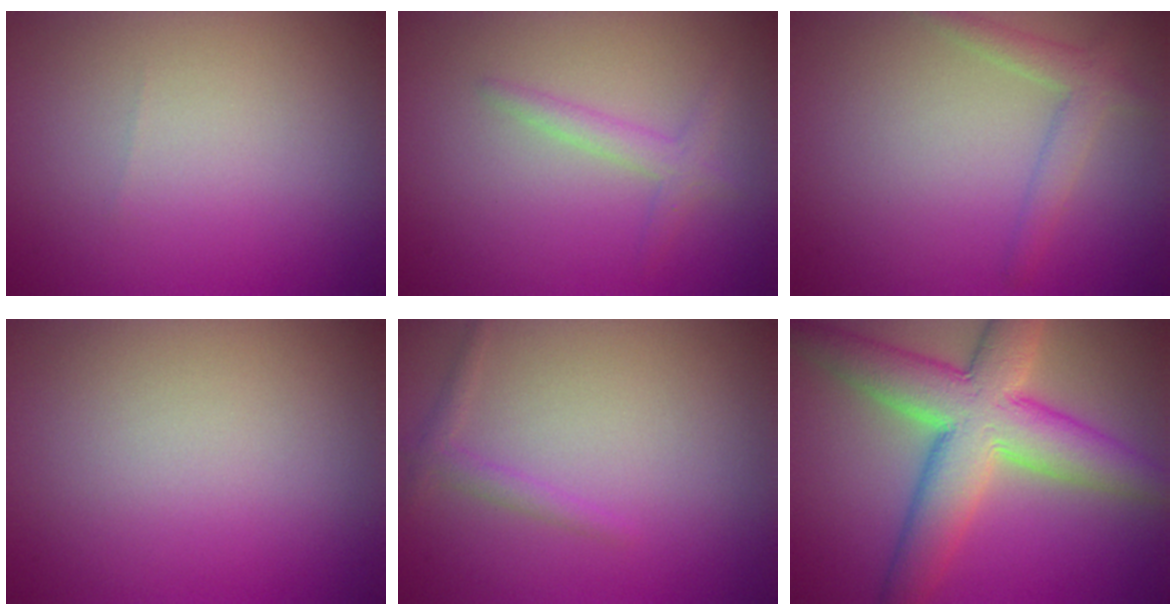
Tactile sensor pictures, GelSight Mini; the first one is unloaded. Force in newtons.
{"total": 1.7, "press": 1.7, "slide": 0.1}
{"total": 2.3, "press": 2.3, "slide": 0.1}
{"total": 0.0}
{"total": 1.3, "press": 1.3, "slide": 0.1}
{"total": 9.6, "press": 9.6, "slide": 0.4}